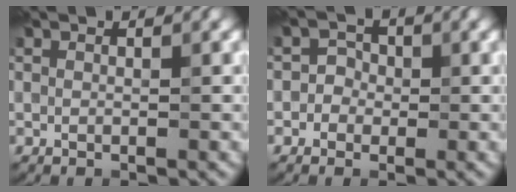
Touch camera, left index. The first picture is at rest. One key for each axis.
{"total": 1.8, "fx": -0.4, "fy": 1.7, "fz": 0.4, "tx": 0.017, "ty": 0.009, "tz": -0.017}